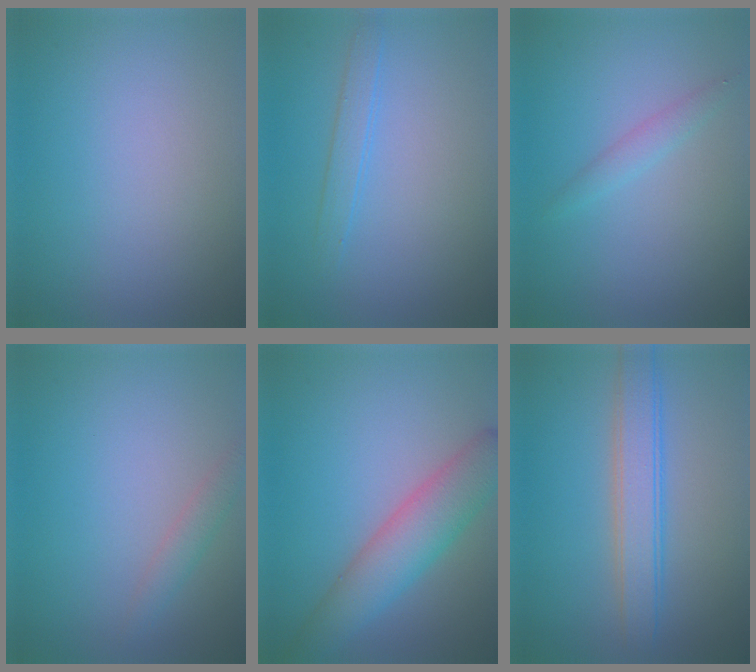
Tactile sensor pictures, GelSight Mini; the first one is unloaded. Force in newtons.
{"total": 1.6, "press": 1.6, "slide": 0.1}
{"total": 1.3, "press": 1.3, "slide": 0.1}
{"total": 1.5, "press": 1.5, "slide": 0.1}
{"total": 5.4, "press": 5.4, "slide": 0.1}
{"total": 4.0, "press": 4.0, "slide": 0.1}